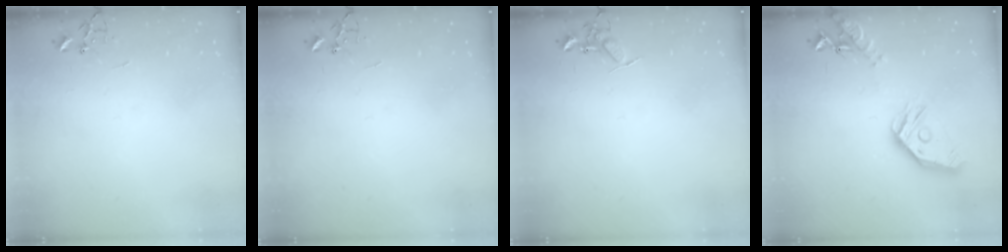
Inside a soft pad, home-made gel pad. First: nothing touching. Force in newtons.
{"total": 0.0}
{"total": 7.2, "press": 7.2, "slide": 0.9}
{"total": 17.4, "press": 17.3, "slide": 2.0}